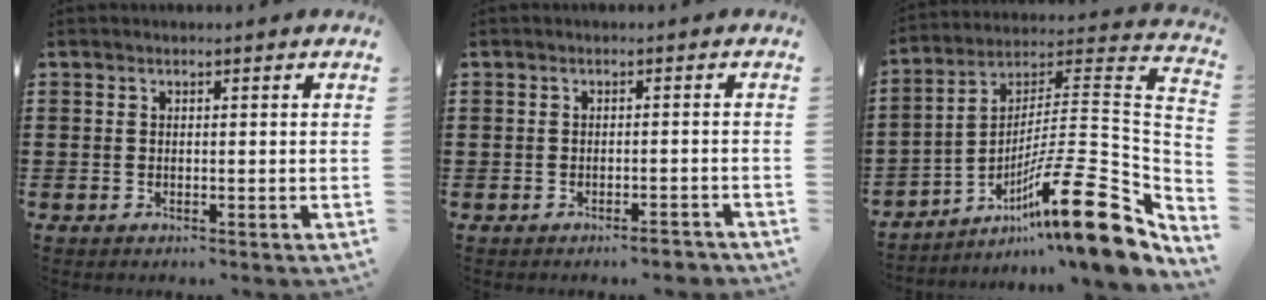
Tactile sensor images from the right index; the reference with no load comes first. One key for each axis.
{"total": 2.0, "fx": -1.9, "fy": 0.4, "fz": 0.4, "tx": -0.012, "ty": 0.000, "tz": -0.038}
{"total": 18.0, "fx": -8.9, "fy": 2.8, "fz": 15.4, "tx": -0.231, "ty": -0.003, "tz": -0.156}